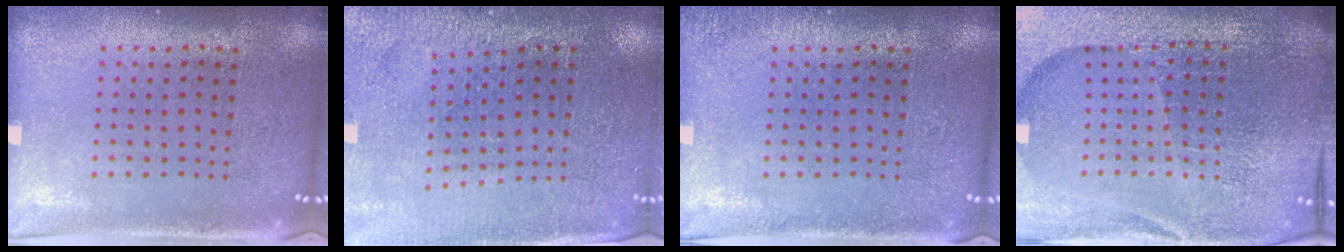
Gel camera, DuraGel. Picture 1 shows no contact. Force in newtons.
{"total": 2.8, "press": 2.8, "slide": 0.3}
{"total": 1.2, "press": 1.1, "slide": 0.2}
{"total": 6.9, "press": 5.9, "slide": 3.5}